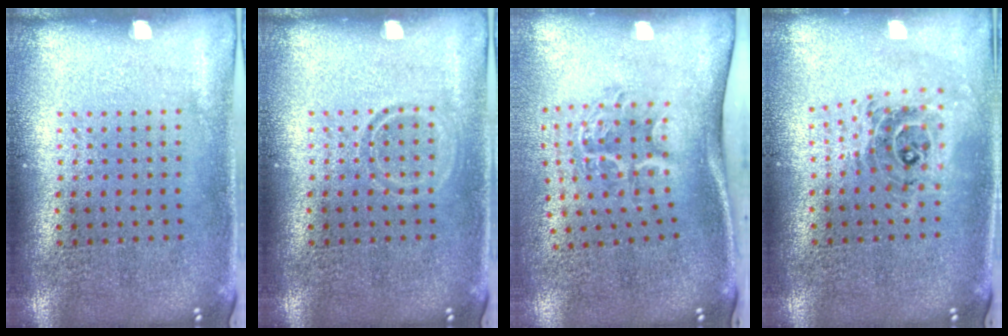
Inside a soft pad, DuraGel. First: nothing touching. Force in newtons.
{"total": 0.9, "press": 0.9, "slide": 0.2}
{"total": 2.1, "press": 1.4, "slide": 1.6}
{"total": 0.9, "press": 0.8, "slide": 0.2}